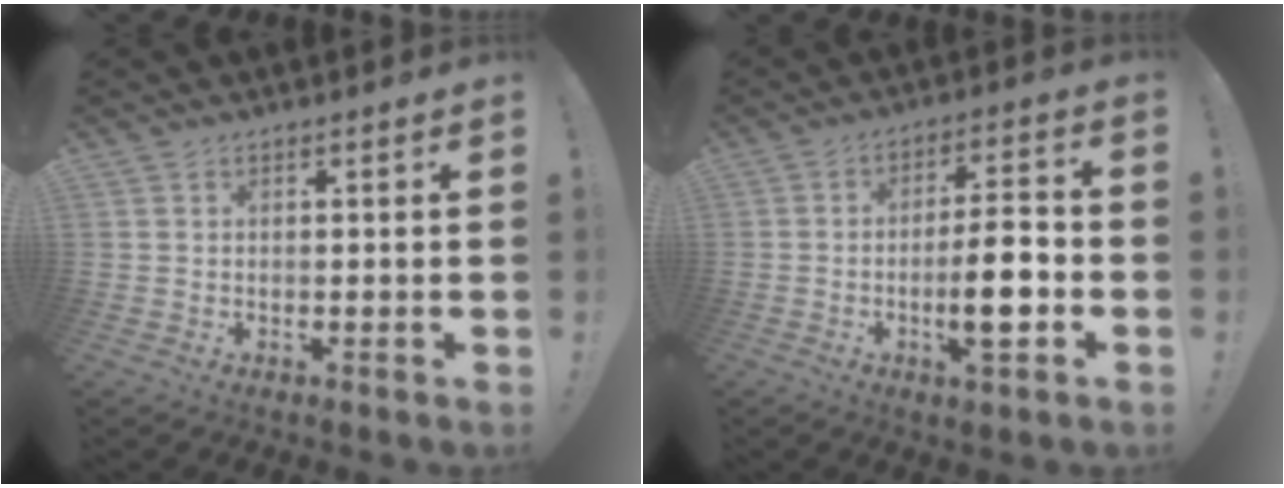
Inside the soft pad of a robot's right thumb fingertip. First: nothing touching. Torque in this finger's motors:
{"motor_torque": [2.52, 2.49, 2.46, -0.30, 0.96]}